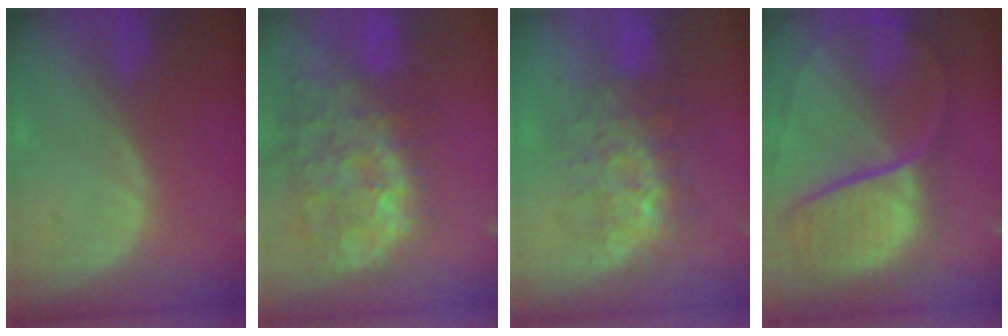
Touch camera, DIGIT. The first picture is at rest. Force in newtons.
{"total": 14.6, "press": 11.8, "slide": 8.7}
{"total": 7.9, "press": 7.7, "slide": 1.6}
{"total": 11.4, "press": 9.5, "slide": 6.4}